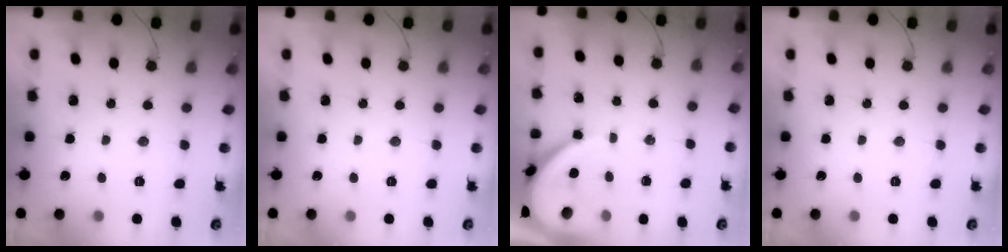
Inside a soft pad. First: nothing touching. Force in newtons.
{"total": 0.0}
{"total": 8.0, "press": 7.9, "slide": 0.9}
{"total": 0.0}